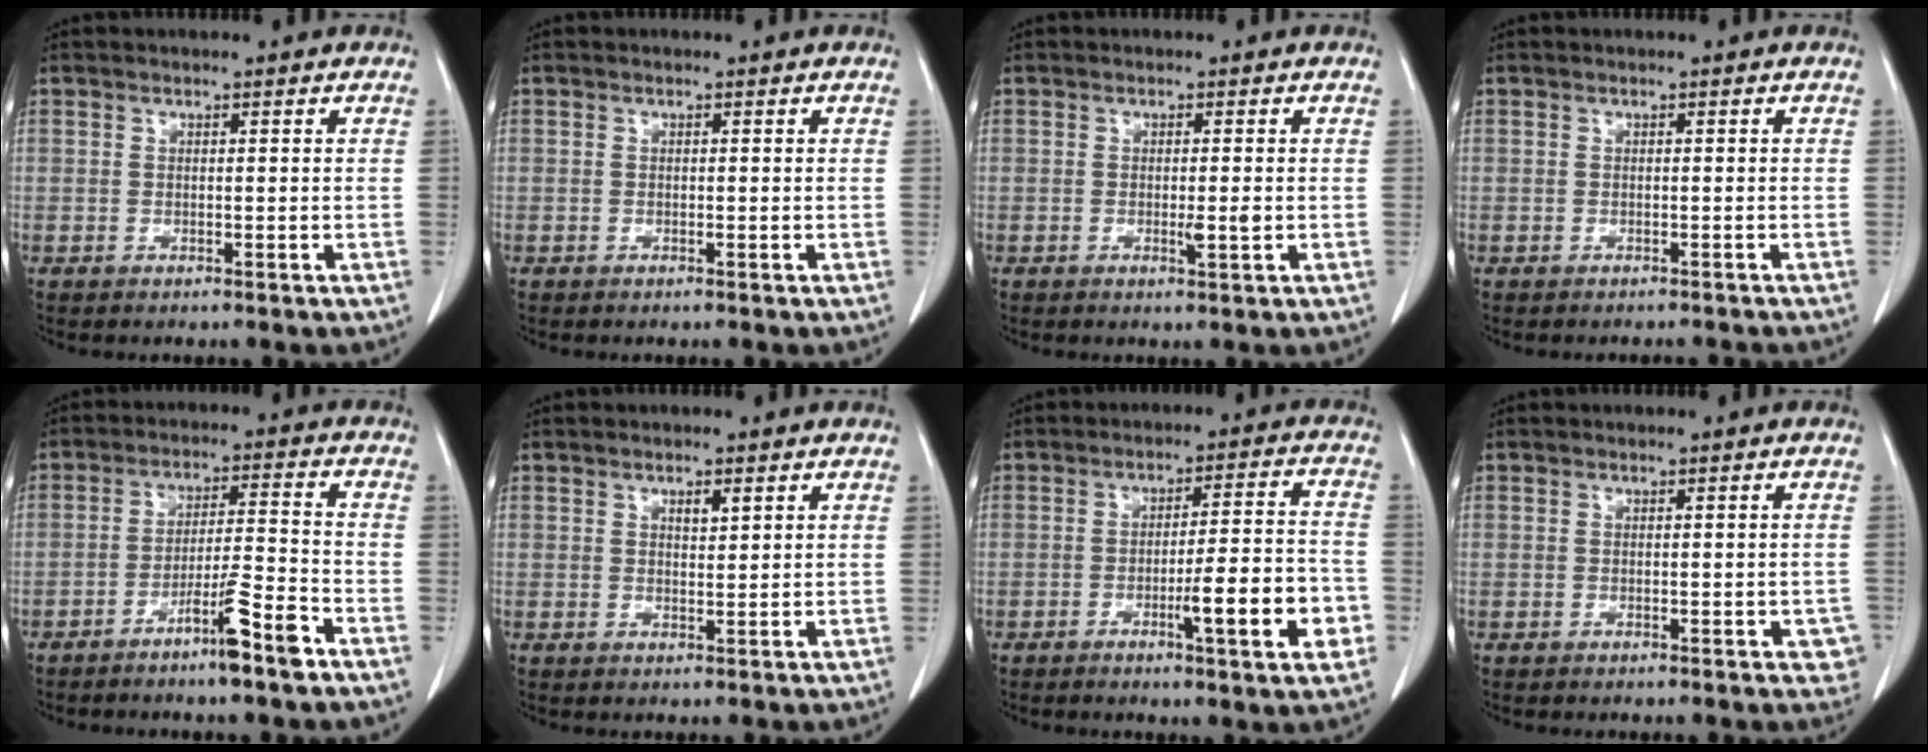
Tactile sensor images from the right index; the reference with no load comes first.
{"total": 0.0}
{"total": 1.9, "force": [-0.4, 0.2, 1.9], "torque": [-0.031, -0.003, -0.006]}
{"total": 2.6, "force": [-2.5, 0.5, 0.3], "torque": [-0.002, -0.007, -0.031]}
{"total": 7.7, "force": [-5.1, -0.3, 5.9], "torque": [-0.096, 0.000, -0.089]}
{"total": 1.7, "force": [0.9, 0.5, 1.3], "torque": [-0.022, -0.002, 0.015]}
{"total": 10.9, "force": [-3.9, 0.9, 10.1], "torque": [-0.142, 0.004, -0.056]}
{"total": 2.9, "force": [-1.0, 1.3, 2.5], "torque": [-0.014, 0.006, -0.007]}